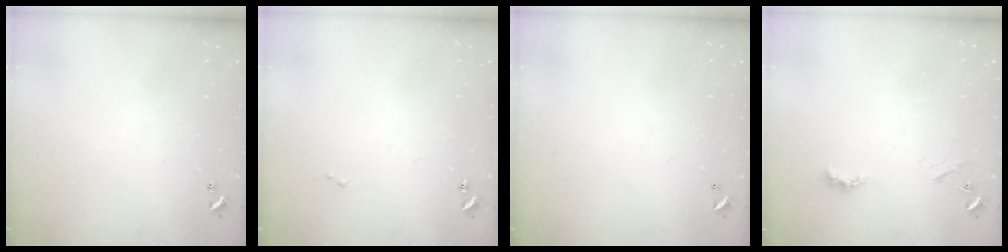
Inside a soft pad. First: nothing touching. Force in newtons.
{"total": 0.0}
{"total": 2.8, "press": 2.8, "slide": 0.1}
{"total": 1.8, "press": 1.8, "slide": 0.5}